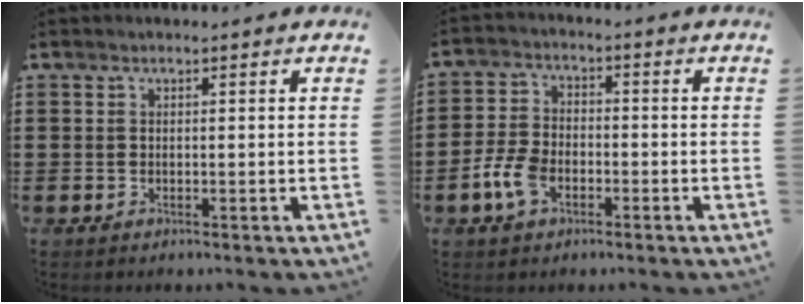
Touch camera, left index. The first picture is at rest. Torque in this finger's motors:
{"motor_torque": [0.67, 0.10, 0.22, 0.09]}